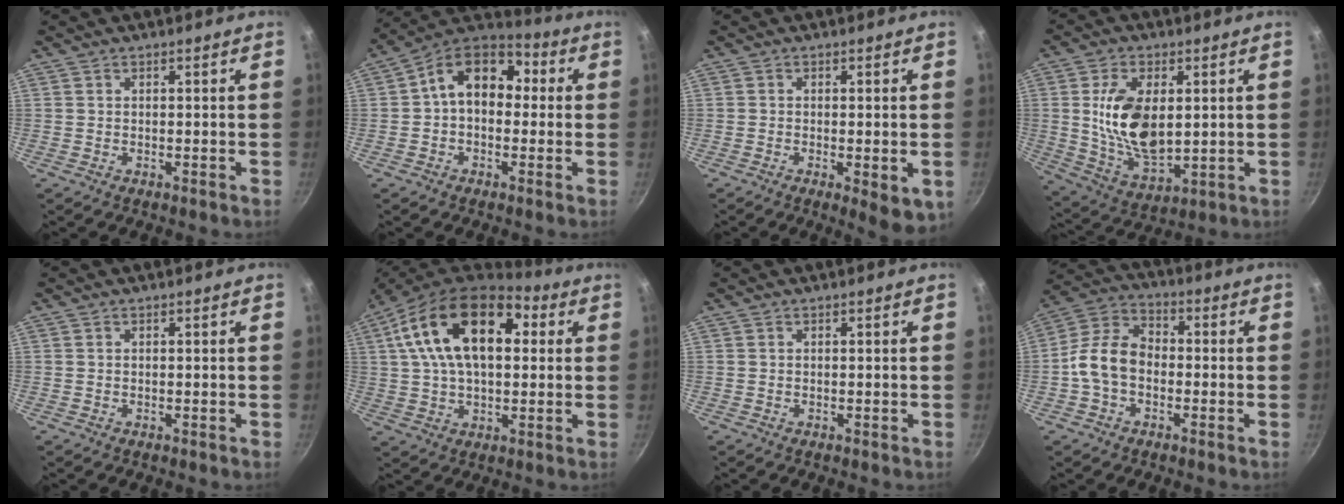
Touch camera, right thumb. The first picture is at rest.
{"total": 13.2, "force": [1.1, 9.0, 9.6], "torque": [-0.118, 0.041, 0.000]}
{"total": 5.9, "force": [-1.8, 1.7, 5.4], "torque": [-0.078, -0.015, -0.024]}
{"total": 14.7, "force": [1.9, 8.2, 12.1], "torque": [-0.210, -0.017, 0.047]}
{"total": 0.0}
{"total": 21.5, "force": [5.2, 12.3, 16.8], "torque": [-0.291, 0.028, 0.077]}
{"total": 0.0}
{"total": 10.4, "force": [-1.8, 7.5, 7.0], "torque": [-0.127, 0.038, -0.046]}